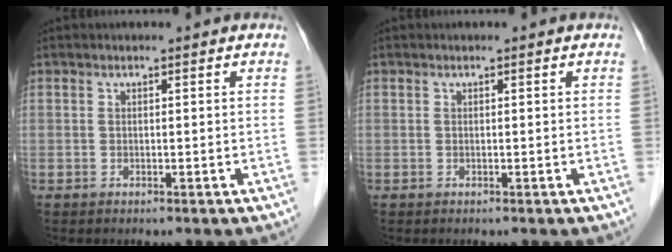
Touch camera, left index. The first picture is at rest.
{"total": 0.0}